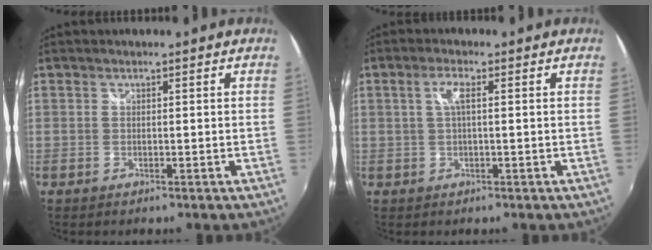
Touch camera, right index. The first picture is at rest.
{"total": 2.8, "force": [0.4, 0.3, 2.8], "torque": [-0.055, 0.004, 0.007]}